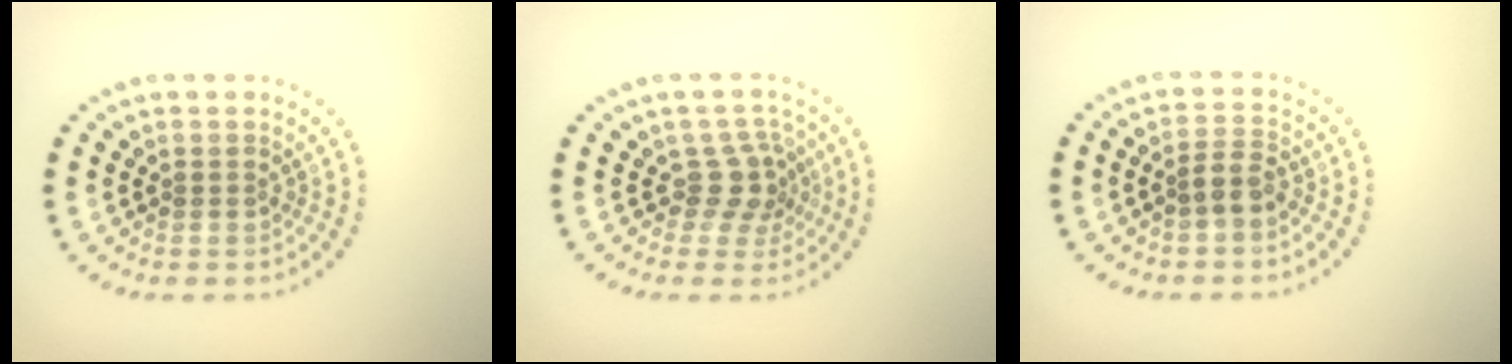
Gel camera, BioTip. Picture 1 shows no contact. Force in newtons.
{"total": 2.7, "press": 2.1, "slide": 1.7}
{"total": 2.0, "press": 1.8, "slide": 0.9}